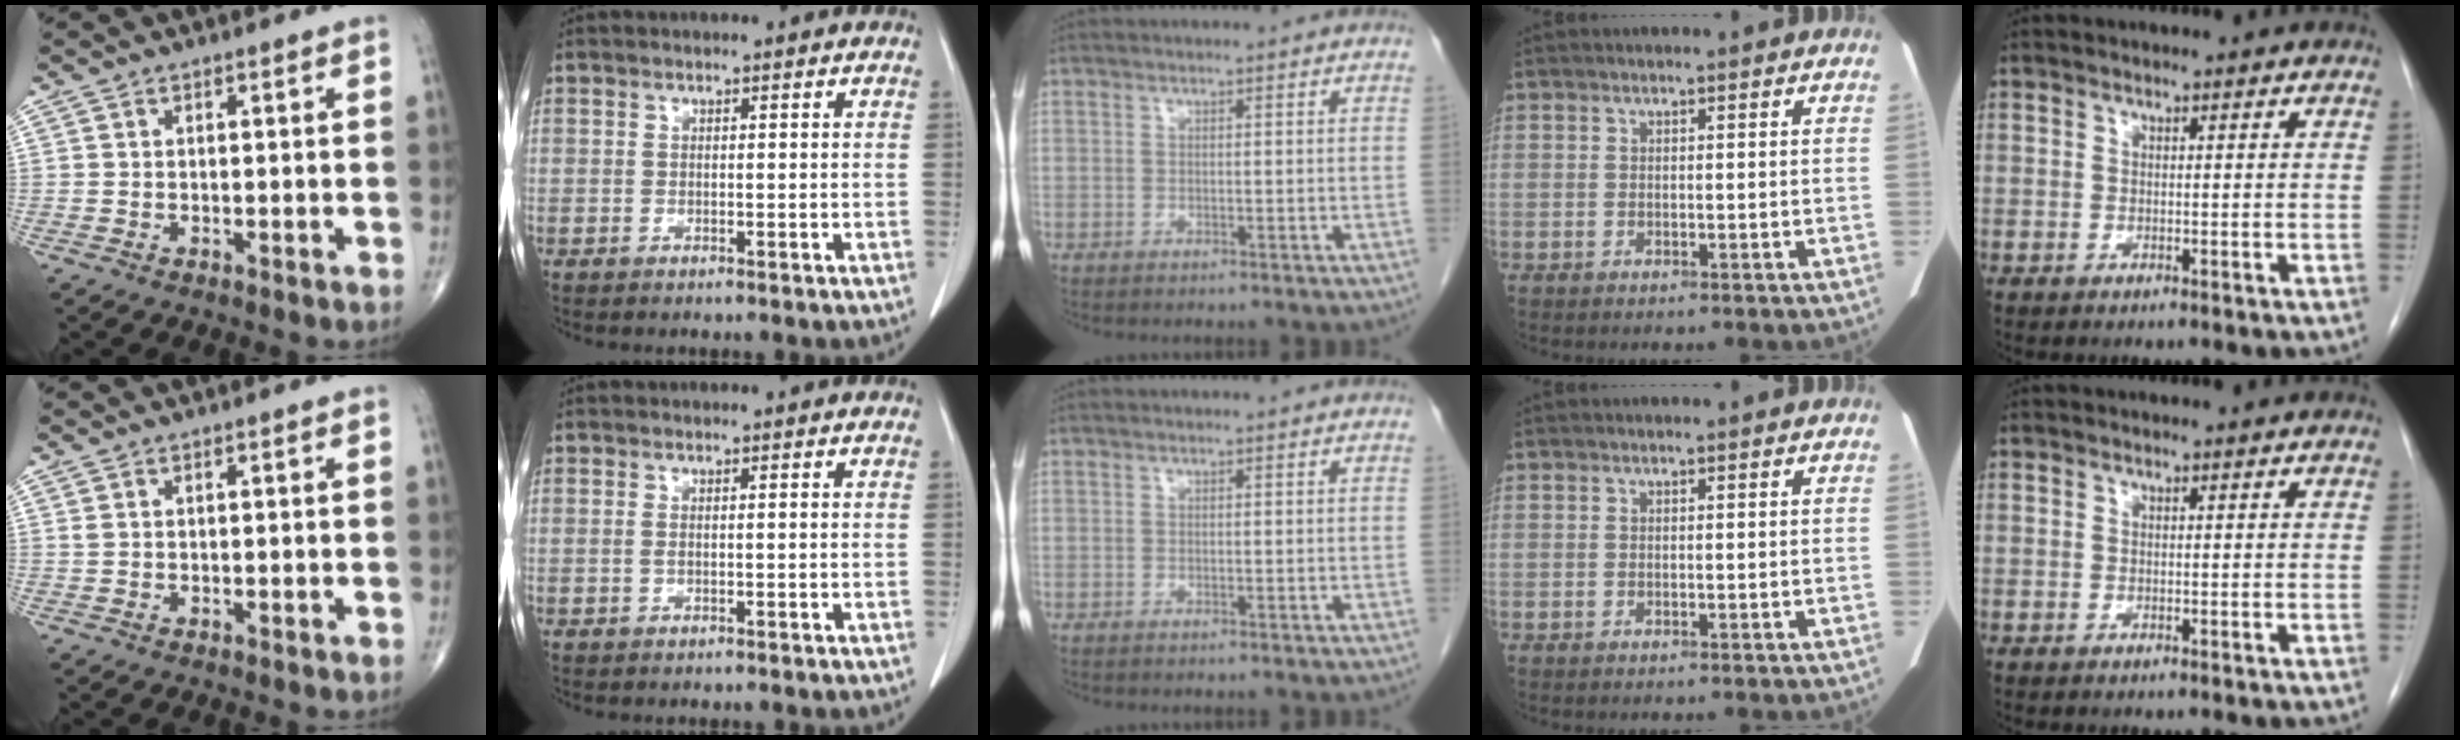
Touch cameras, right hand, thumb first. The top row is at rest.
{"thumb": {"total": 0.6, "force": [0.3, 0.2, 0.4], "torque": [-0.011, 0.008, 0.010]}, "index": {"total": 0.7, "force": [-0.1, 0.0, 0.7], "torque": [-0.016, 0.000, 0.000]}}